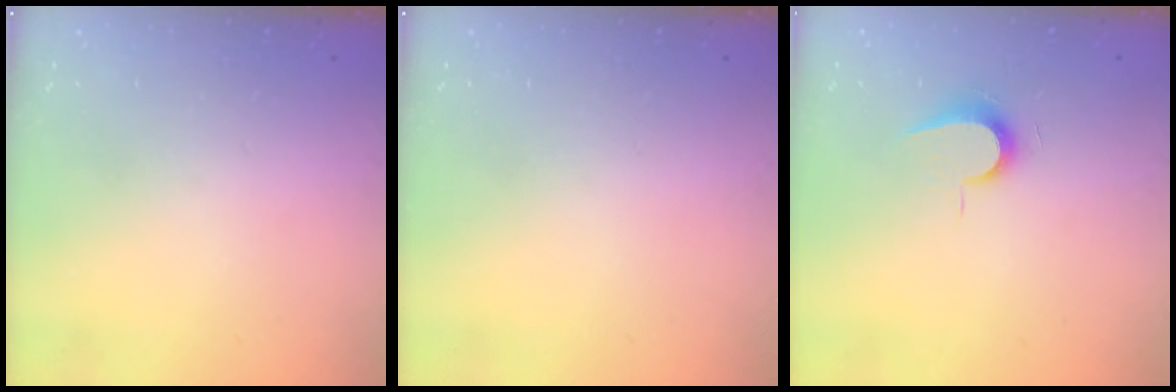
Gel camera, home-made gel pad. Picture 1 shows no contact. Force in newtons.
{"total": 0.0}
{"total": 6.9, "press": 6.9, "slide": 0.6}